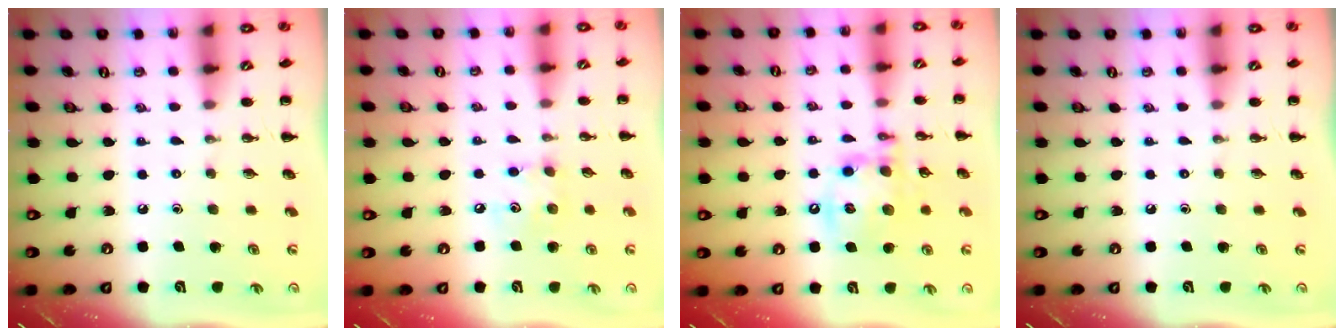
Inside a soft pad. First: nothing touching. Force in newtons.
{"total": 5.3, "press": 5.3, "slide": 0.7}
{"total": 14.2, "press": 13.9, "slide": 3.1}
{"total": 0.0}